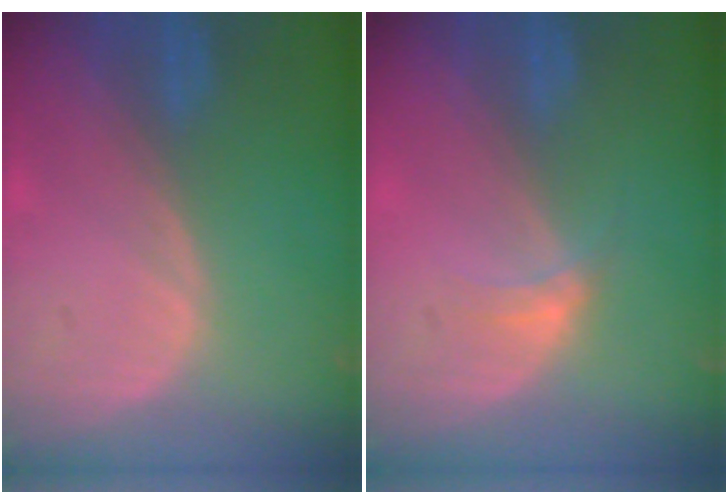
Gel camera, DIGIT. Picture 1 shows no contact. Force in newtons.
{"total": 2.3, "press": 1.9, "slide": 1.3}